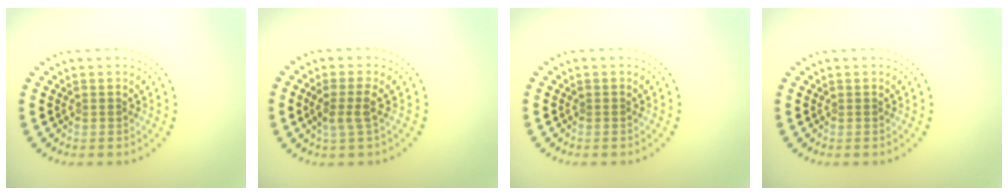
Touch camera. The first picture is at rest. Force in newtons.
{"total": 2.1, "press": 1.6, "slide": 1.3}
{"total": 0.0}
{"total": 0.0}